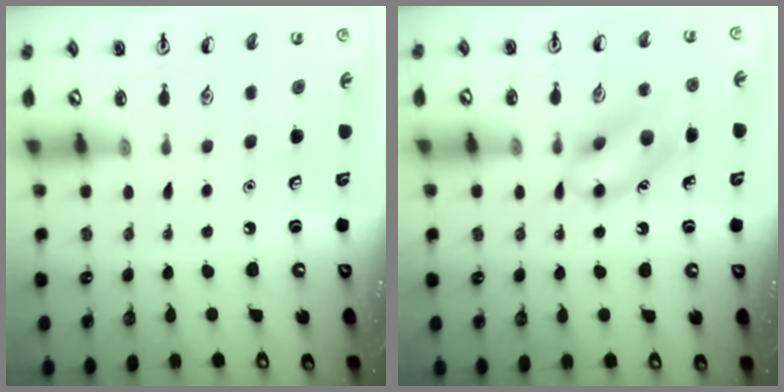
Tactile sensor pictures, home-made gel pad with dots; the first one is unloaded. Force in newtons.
{"total": 12.1, "press": 11.9, "slide": 2.0}